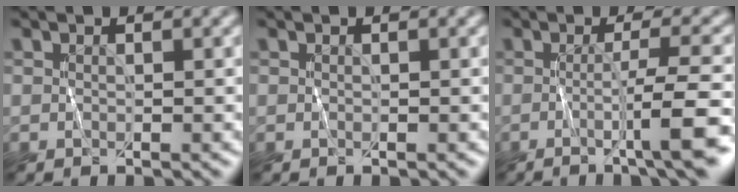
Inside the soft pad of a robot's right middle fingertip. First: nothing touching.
{"total": 0.0}
{"total": 5.8, "force": [-1.5, 0.8, 5.6], "torque": [-0.084, -0.003, -0.025]}